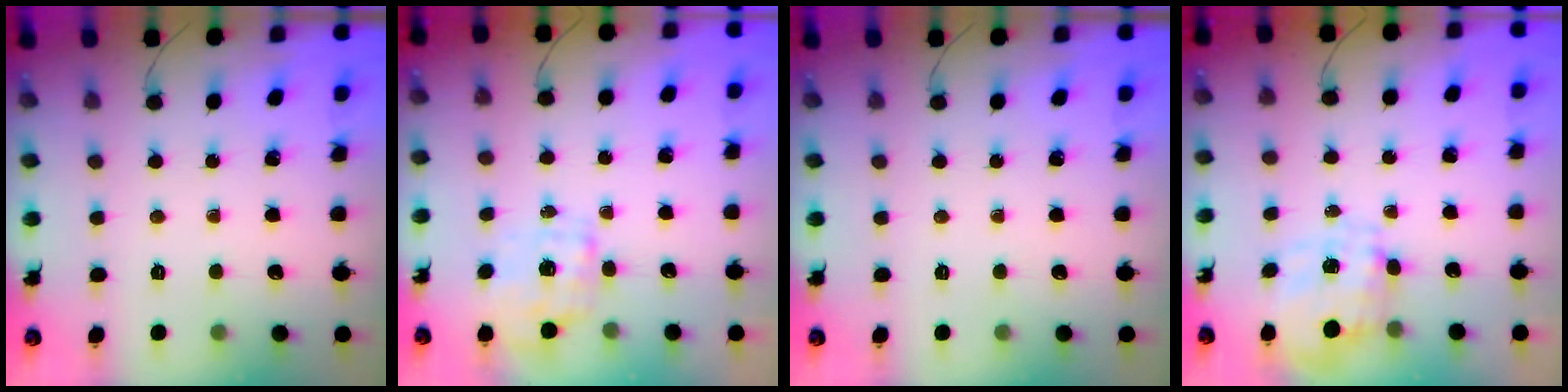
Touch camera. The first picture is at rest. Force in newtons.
{"total": 1.2, "press": 1.0, "slide": 0.7}
{"total": 0.0}
{"total": 3.4, "press": 3.2, "slide": 1.1}